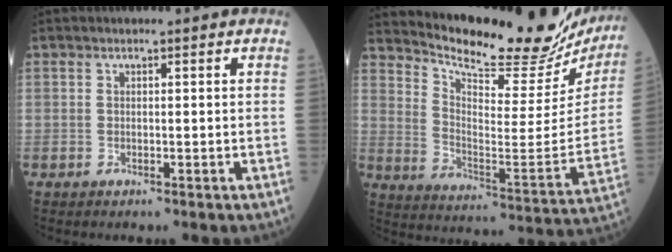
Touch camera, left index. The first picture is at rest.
{"total": 24.5, "force": [22.6, 4.0, 8.5], "torque": [-0.142, -0.084, 0.305]}